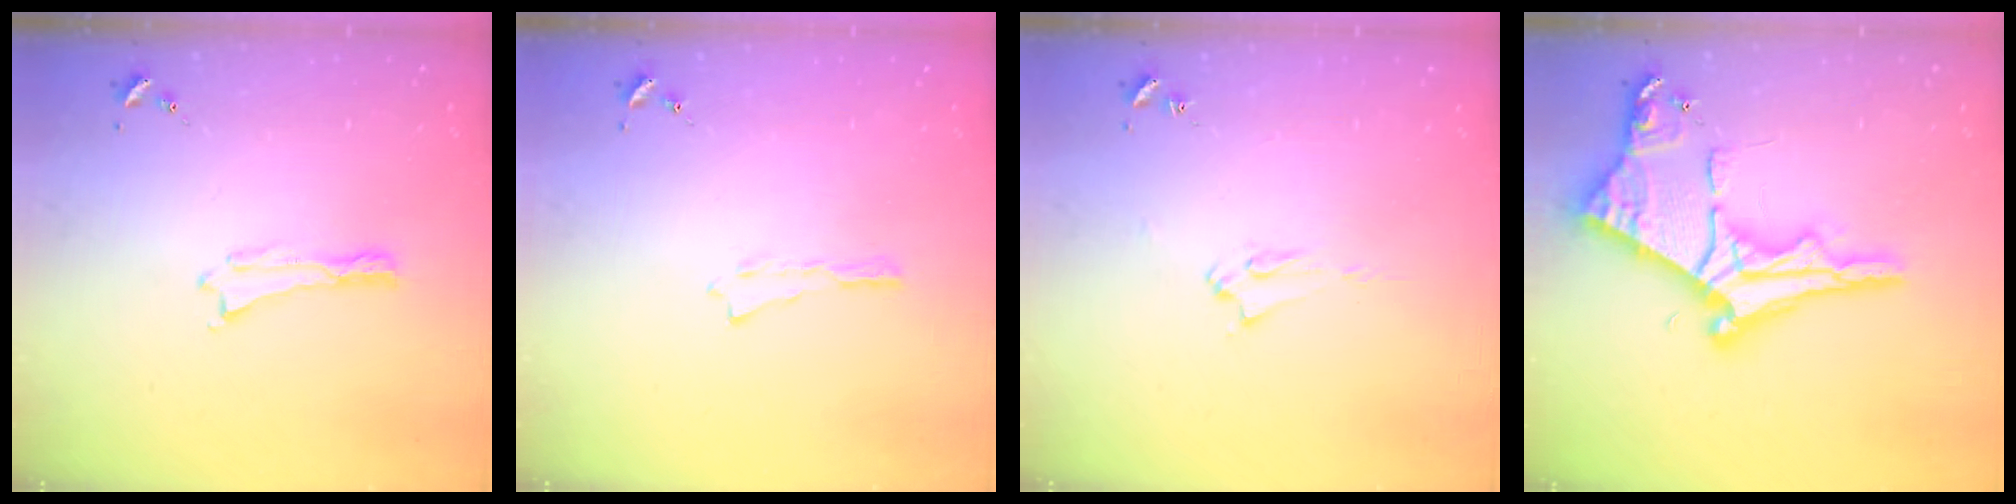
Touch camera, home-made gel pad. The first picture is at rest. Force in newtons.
{"total": 0.0}
{"total": 1.9, "press": 1.9, "slide": 0.3}
{"total": 10.0, "press": 10.0, "slide": 0.8}